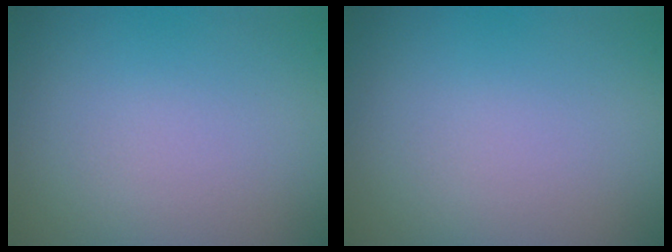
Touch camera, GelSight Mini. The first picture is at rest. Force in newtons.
{"total": 0.0}